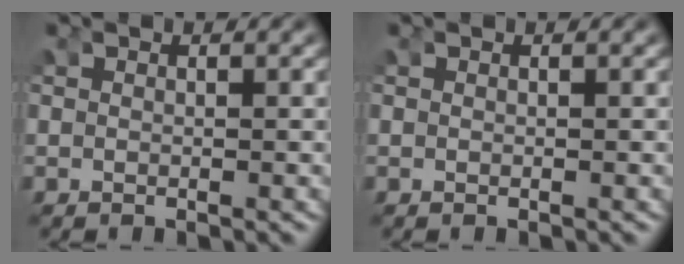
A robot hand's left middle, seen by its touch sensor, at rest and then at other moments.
{"total": 0.0}